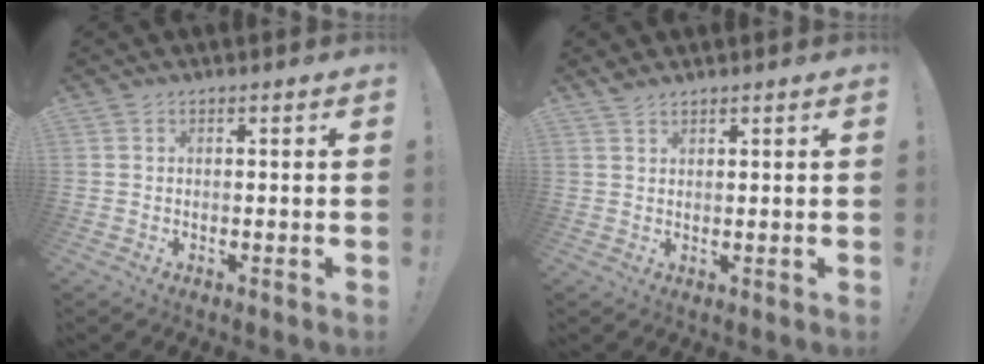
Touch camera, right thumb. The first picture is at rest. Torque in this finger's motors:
{"motor_torque": [-0.14, -0.16, 0.02, 0.00, 0.08]}